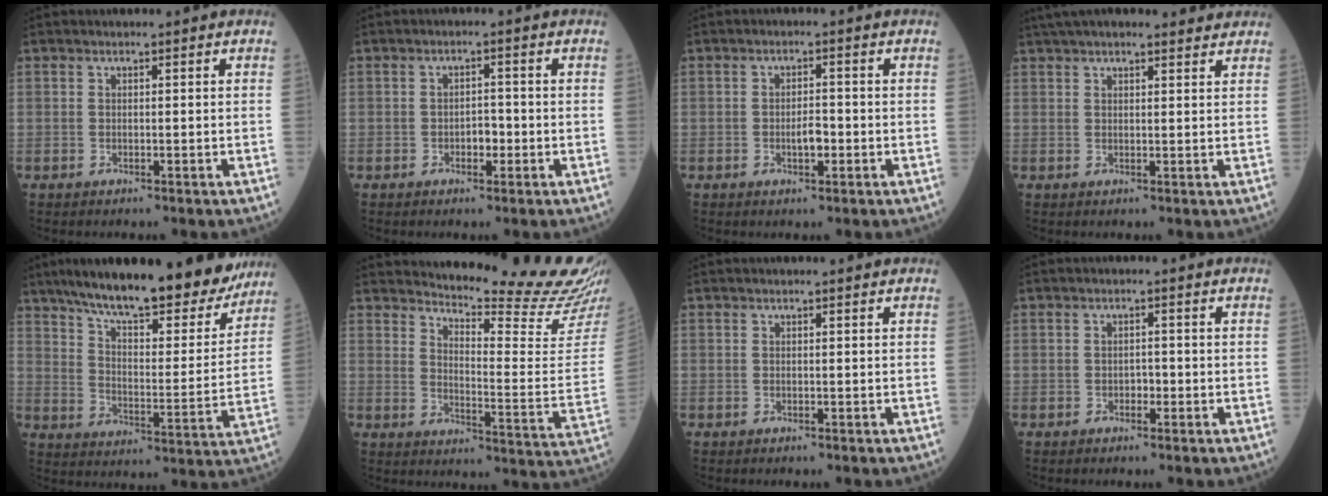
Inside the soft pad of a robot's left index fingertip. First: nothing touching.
{"total": 2.2, "force": [-0.7, 1.2, 1.7], "torque": [-0.021, 0.006, -0.011]}
{"total": 2.6, "force": [-0.7, 1.0, 2.3], "torque": [-0.039, 0.003, -0.010]}
{"total": 12.4, "force": [11.0, 2.1, 5.2], "torque": [-0.077, 0.041, 0.149]}
{"total": 24.8, "force": [20.6, 5.1, 12.8], "torque": [-0.193, -0.012, 0.287]}
{"total": 18.9, "force": [18.3, -1.6, 4.6], "torque": [-0.084, -0.134, 0.221]}
{"total": 0.7, "force": [0.6, 0.0, 0.3], "torque": [-0.012, 0.004, 0.009]}
{"total": 1.1, "force": [-0.4, 0.7, 0.8], "torque": [-0.009, 0.003, -0.008]}